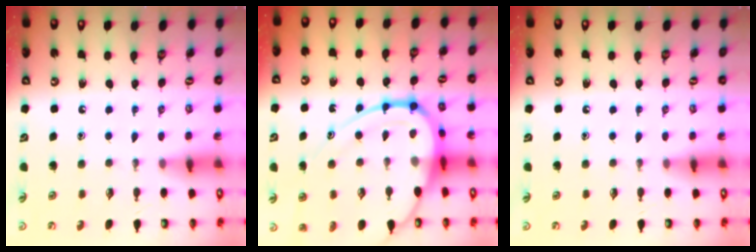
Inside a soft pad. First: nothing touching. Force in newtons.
{"total": 17.7, "press": 17.7, "slide": 1.1}
{"total": 0.0}